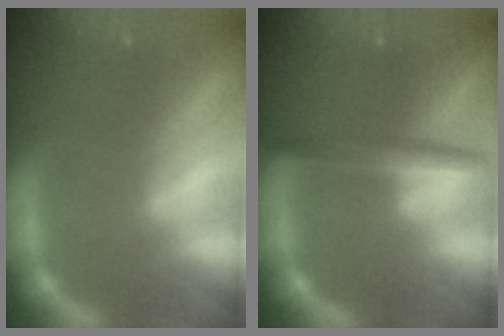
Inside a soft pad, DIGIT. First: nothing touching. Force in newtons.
{"total": 3.5}